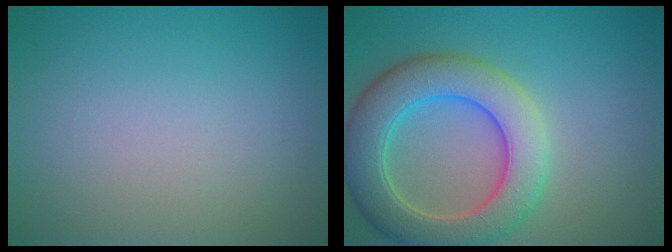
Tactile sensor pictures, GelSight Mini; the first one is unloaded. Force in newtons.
{"total": 7.8, "press": 7.8, "slide": 0.9}